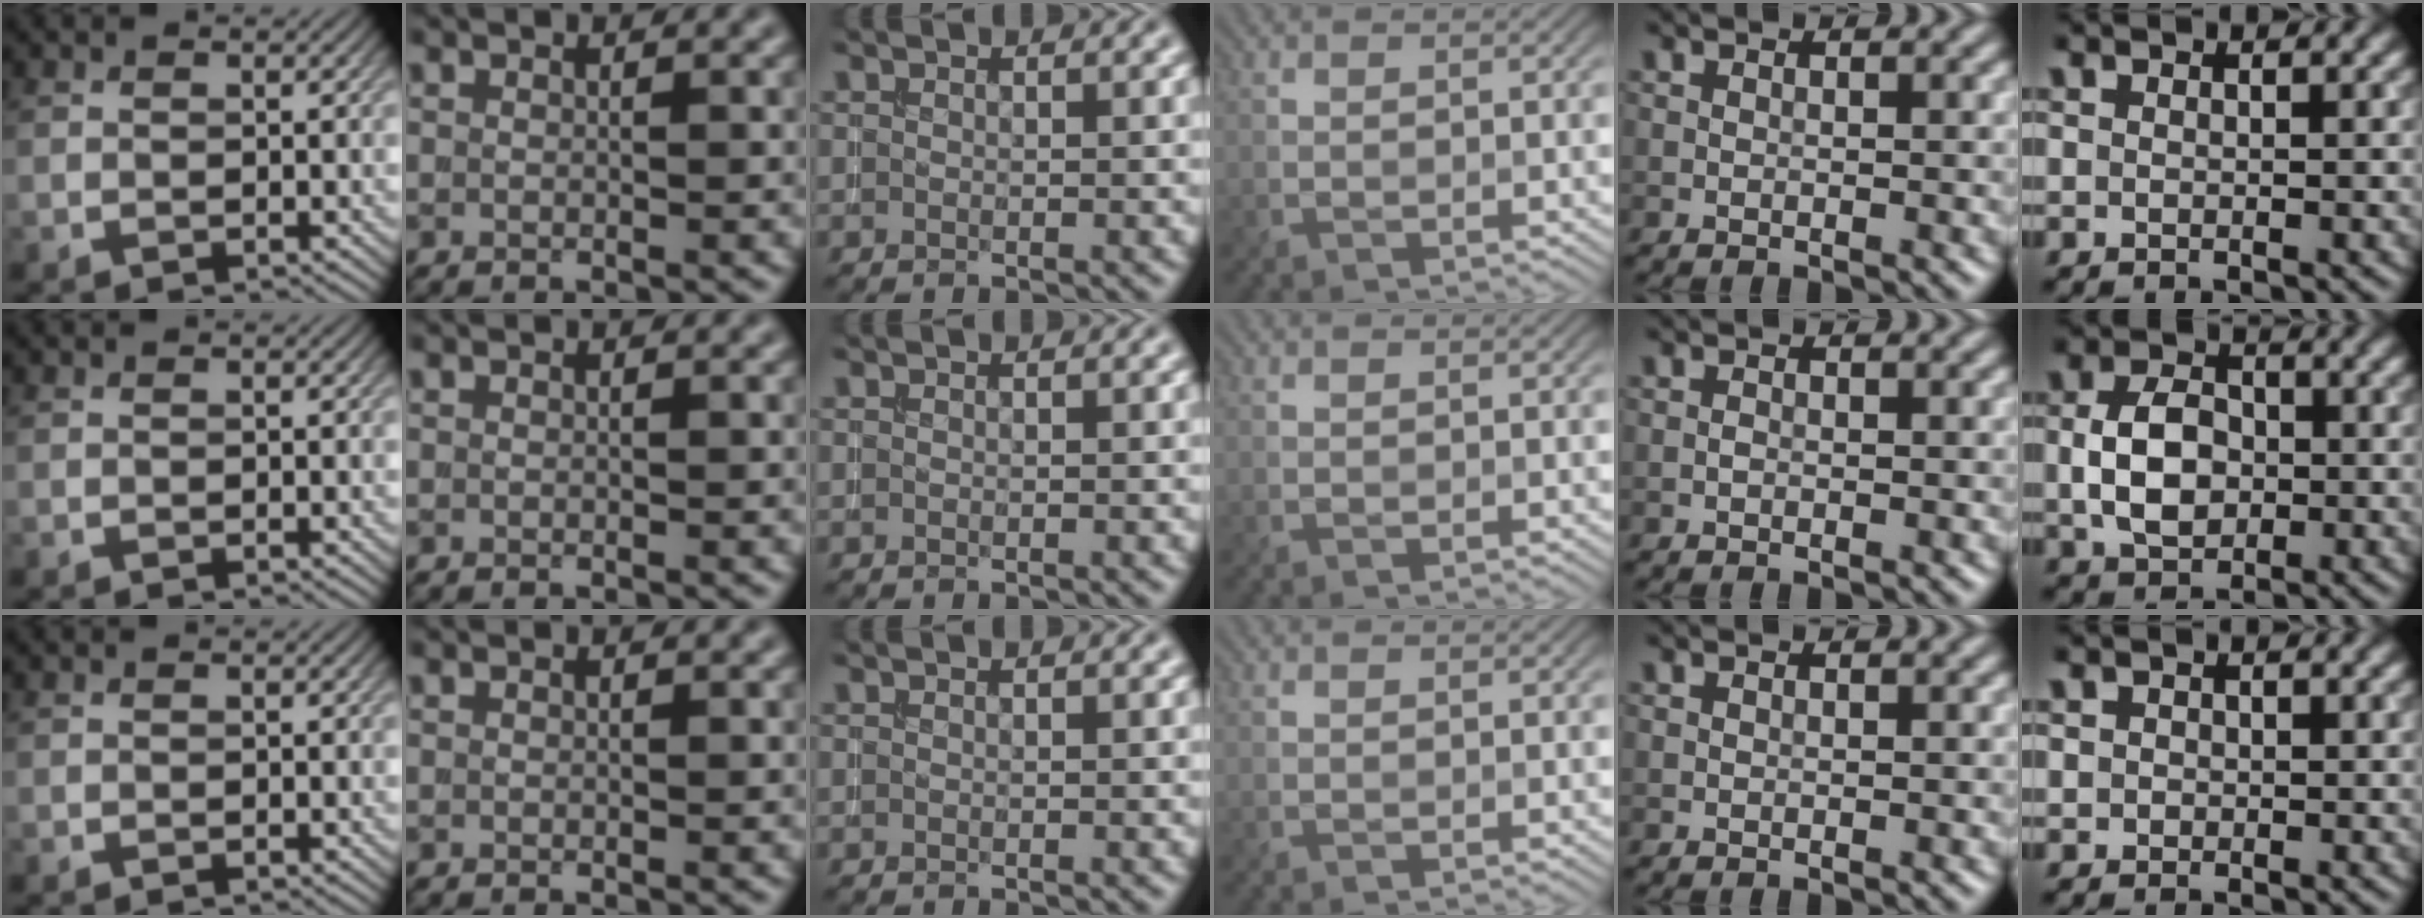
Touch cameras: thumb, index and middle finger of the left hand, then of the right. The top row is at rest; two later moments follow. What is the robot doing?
{"motion": "extract", "object": "drawer"}